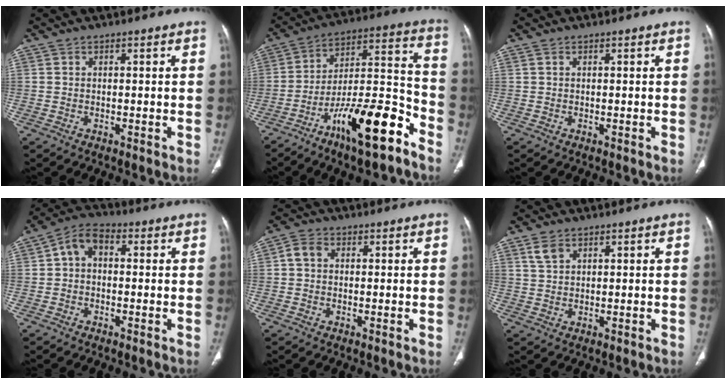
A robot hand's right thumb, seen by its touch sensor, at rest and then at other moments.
{"total": 19.6, "force": [-11.9, 5.1, 14.8], "torque": [-0.242, 0.083, -0.199]}
{"total": 0.0}
{"total": 5.9, "force": [0.4, 4.1, 4.2], "torque": [-0.059, 0.019, -0.008]}
{"total": 3.0, "force": [0.4, 2.4, 1.8], "torque": [-0.034, 0.010, 0.005]}
{"total": 3.0, "force": [1.8, 1.7, 1.7], "torque": [-0.033, -0.002, 0.044]}